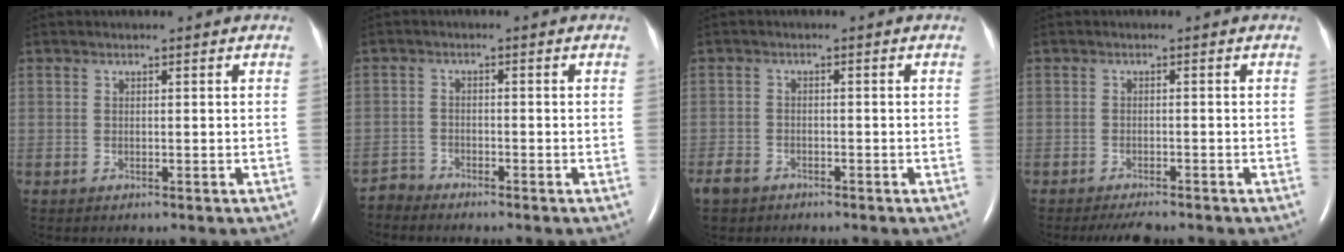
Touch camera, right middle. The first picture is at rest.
{"total": 2.4, "force": [-2.1, 0.1, -1.1], "torque": [0.025, -0.010, -0.044]}
{"total": 3.7, "force": [-3.0, 2.1, 0.9], "torque": [-0.023, 0.001, -0.052]}
{"total": 3.7, "force": [-3.3, 0.7, 1.7], "torque": [-0.027, -0.008, -0.046]}